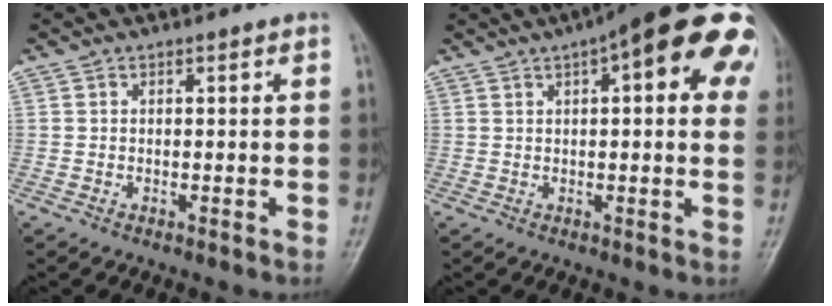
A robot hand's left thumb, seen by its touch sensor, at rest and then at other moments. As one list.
[{"total": 20.0, "force": [7.5, 6.3, 17.4], "torque": [-0.222, 0.021, 0.090]}]